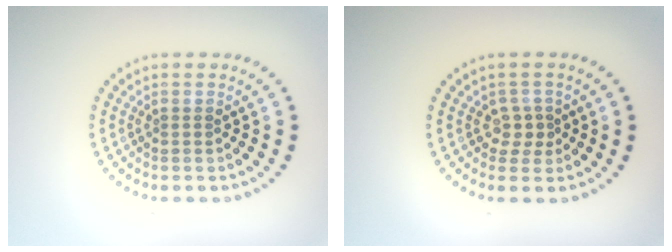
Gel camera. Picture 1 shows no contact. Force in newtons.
{"total": 1.8, "press": 1.4, "slide": 1.1}